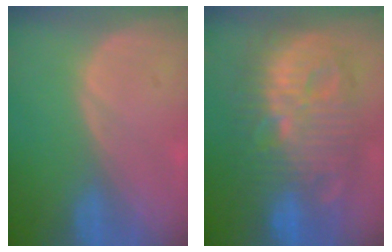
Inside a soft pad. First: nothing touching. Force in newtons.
{"total": 13.8, "press": 13.7, "slide": 1.3}